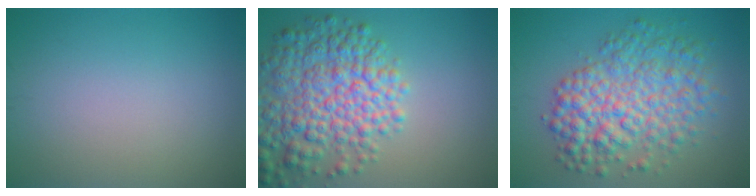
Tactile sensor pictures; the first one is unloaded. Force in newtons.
{"total": 8.1, "press": 8.1, "slide": 0.4}
{"total": 7.4, "press": 7.4, "slide": 0.1}